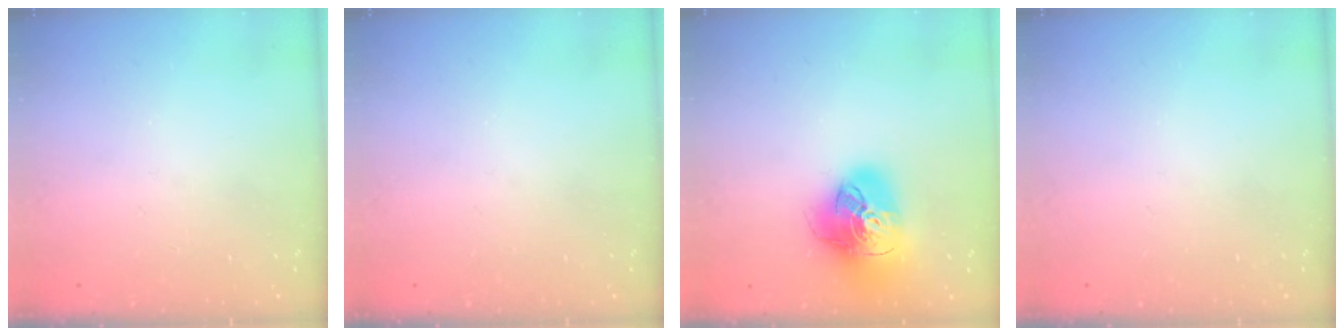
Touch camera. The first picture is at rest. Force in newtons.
{"total": 0.0}
{"total": 21.8, "press": 21.6, "slide": 2.6}
{"total": 0.0}